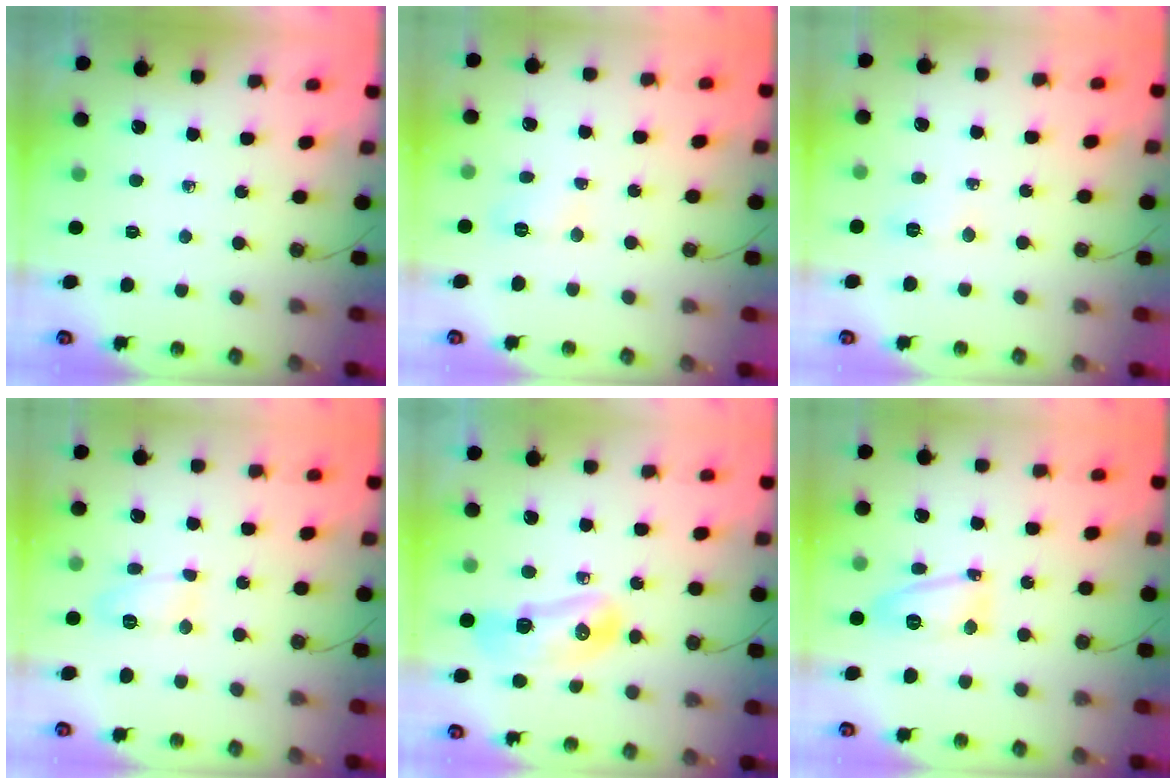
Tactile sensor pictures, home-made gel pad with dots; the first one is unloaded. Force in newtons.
{"total": 4.0, "press": 3.9, "slide": 0.5}
{"total": 4.8, "press": 4.7, "slide": 0.7}
{"total": 8.9, "press": 7.6, "slide": 4.5}
{"total": 10.6, "press": 10.5, "slide": 1.5}
{"total": 12.0, "press": 11.9, "slide": 1.3}